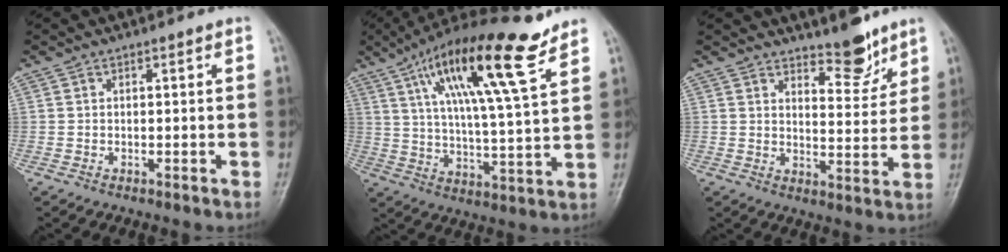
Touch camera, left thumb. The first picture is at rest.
{"total": 19.0, "force": [11.2, 3.2, 15.0], "torque": [-0.244, -0.039, 0.188]}
{"total": 7.5, "force": [6.0, 2.5, 3.8], "torque": [-0.031, -0.051, 0.093]}